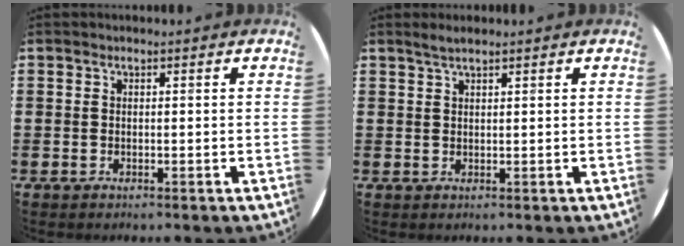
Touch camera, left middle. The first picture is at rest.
{"total": 1.5, "force": [1.3, 0.1, 0.8], "torque": [-0.017, 0.003, 0.023]}